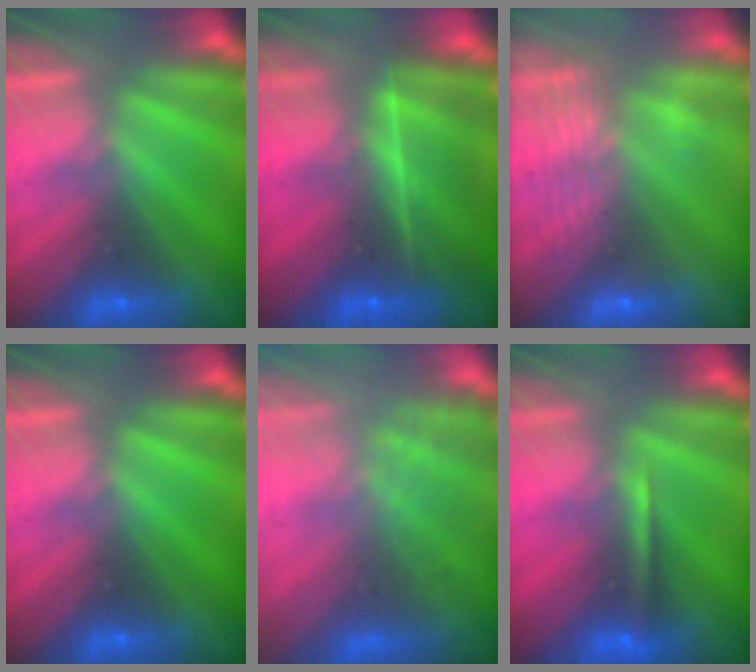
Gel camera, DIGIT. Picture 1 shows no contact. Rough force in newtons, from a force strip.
{"total": 7.0}
{"total": 9.0}
{"total": 0.0}
{"total": 7.5}
{"total": 1.3}